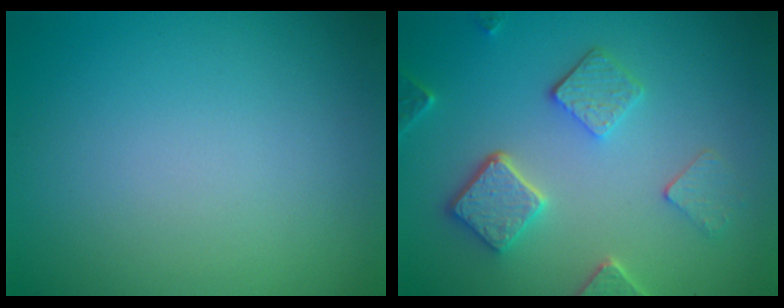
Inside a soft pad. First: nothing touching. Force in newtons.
{"total": 4.7, "press": 3.7, "slide": 3.0}